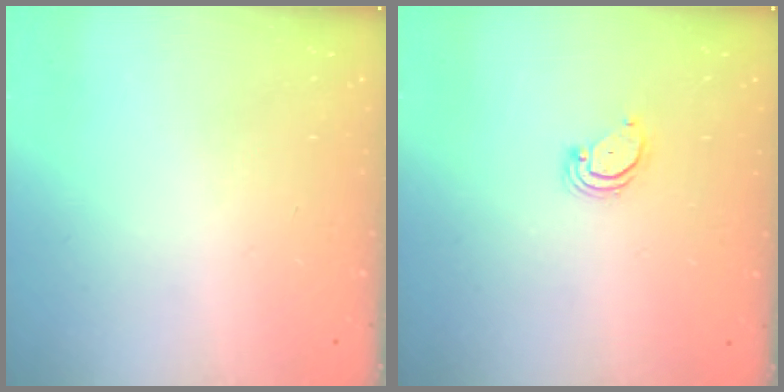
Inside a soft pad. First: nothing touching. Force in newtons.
{"total": 2.2, "press": 2.2, "slide": 0.3}